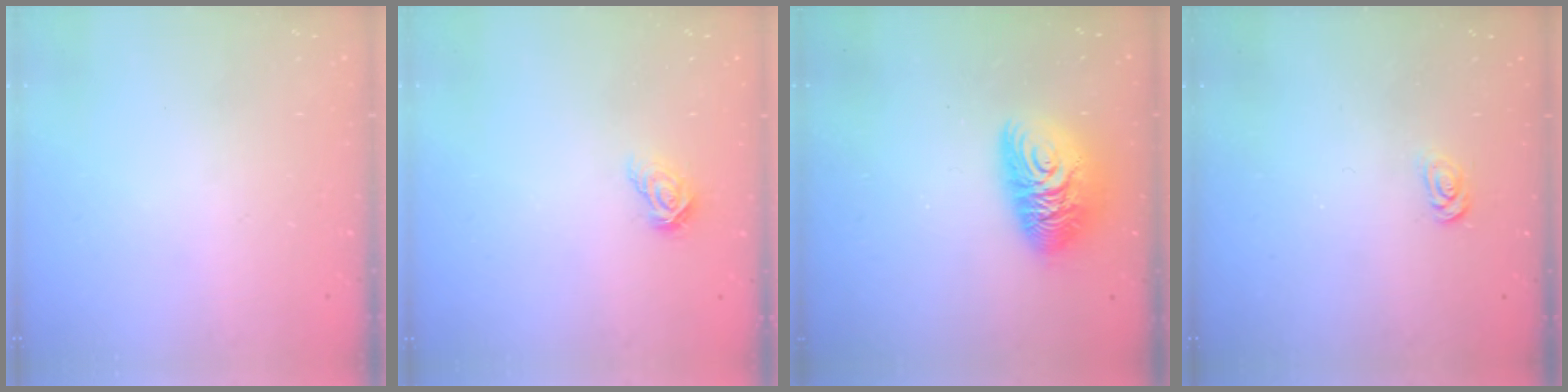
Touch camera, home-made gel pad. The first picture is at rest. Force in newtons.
{"total": 6.8, "press": 6.8, "slide": 0.8}
{"total": 12.1, "press": 12.0, "slide": 1.2}
{"total": 2.7, "press": 2.7, "slide": 0.3}